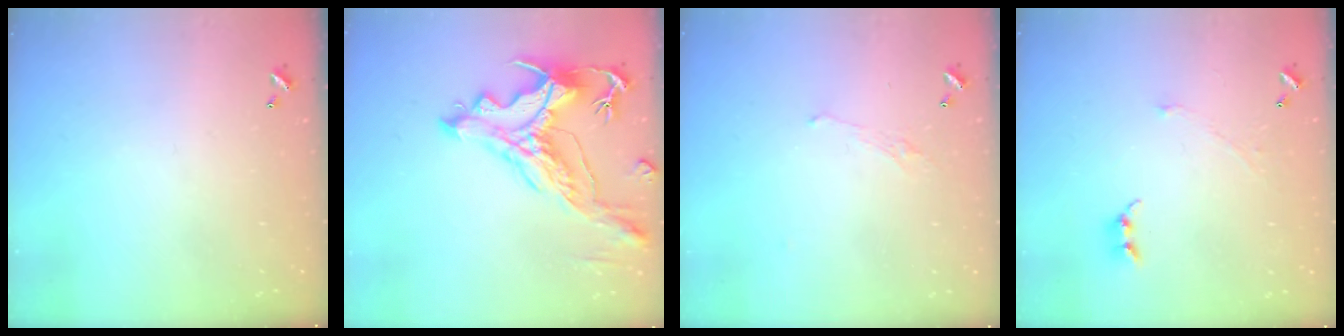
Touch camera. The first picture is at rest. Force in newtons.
{"total": 5.9, "press": 5.7, "slide": 1.7}
{"total": 0.9, "press": 0.4, "slide": 0.8}
{"total": 2.3, "press": 2.2, "slide": 0.3}